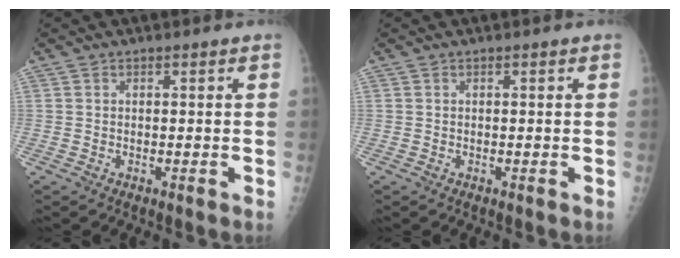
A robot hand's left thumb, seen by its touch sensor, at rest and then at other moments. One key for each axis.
{"total": 0.0}